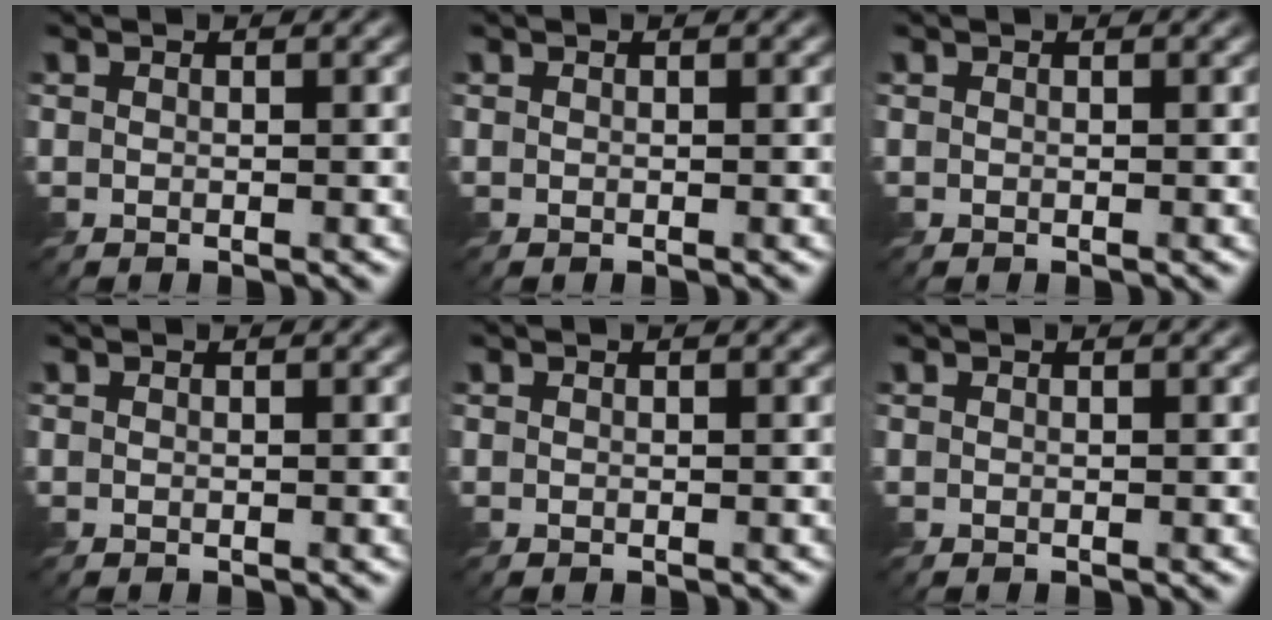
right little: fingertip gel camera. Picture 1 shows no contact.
{"total": 0.0}
{"total": 0.0}
{"total": 0.0}
{"total": 0.0}
{"total": 0.0}